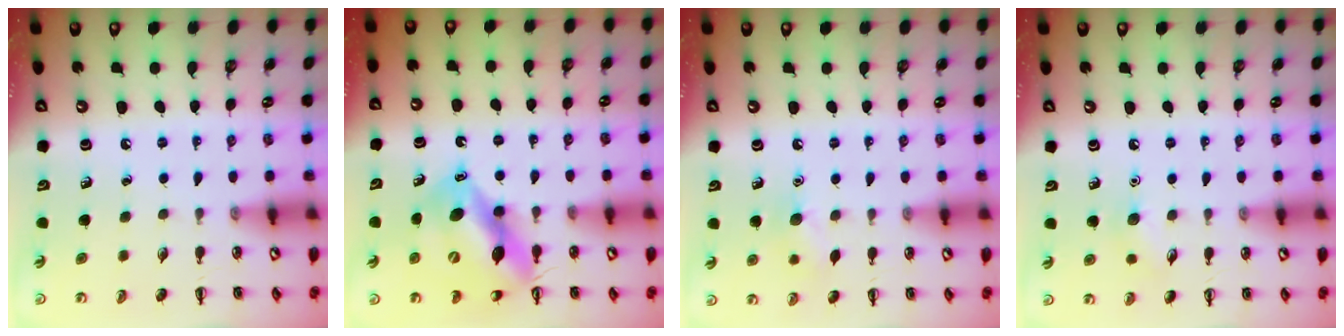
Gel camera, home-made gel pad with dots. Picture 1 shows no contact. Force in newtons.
{"total": 13.1, "press": 12.5, "slide": 4.0}
{"total": 6.7, "press": 6.6, "slide": 1.4}
{"total": 6.0, "press": 5.8, "slide": 1.6}